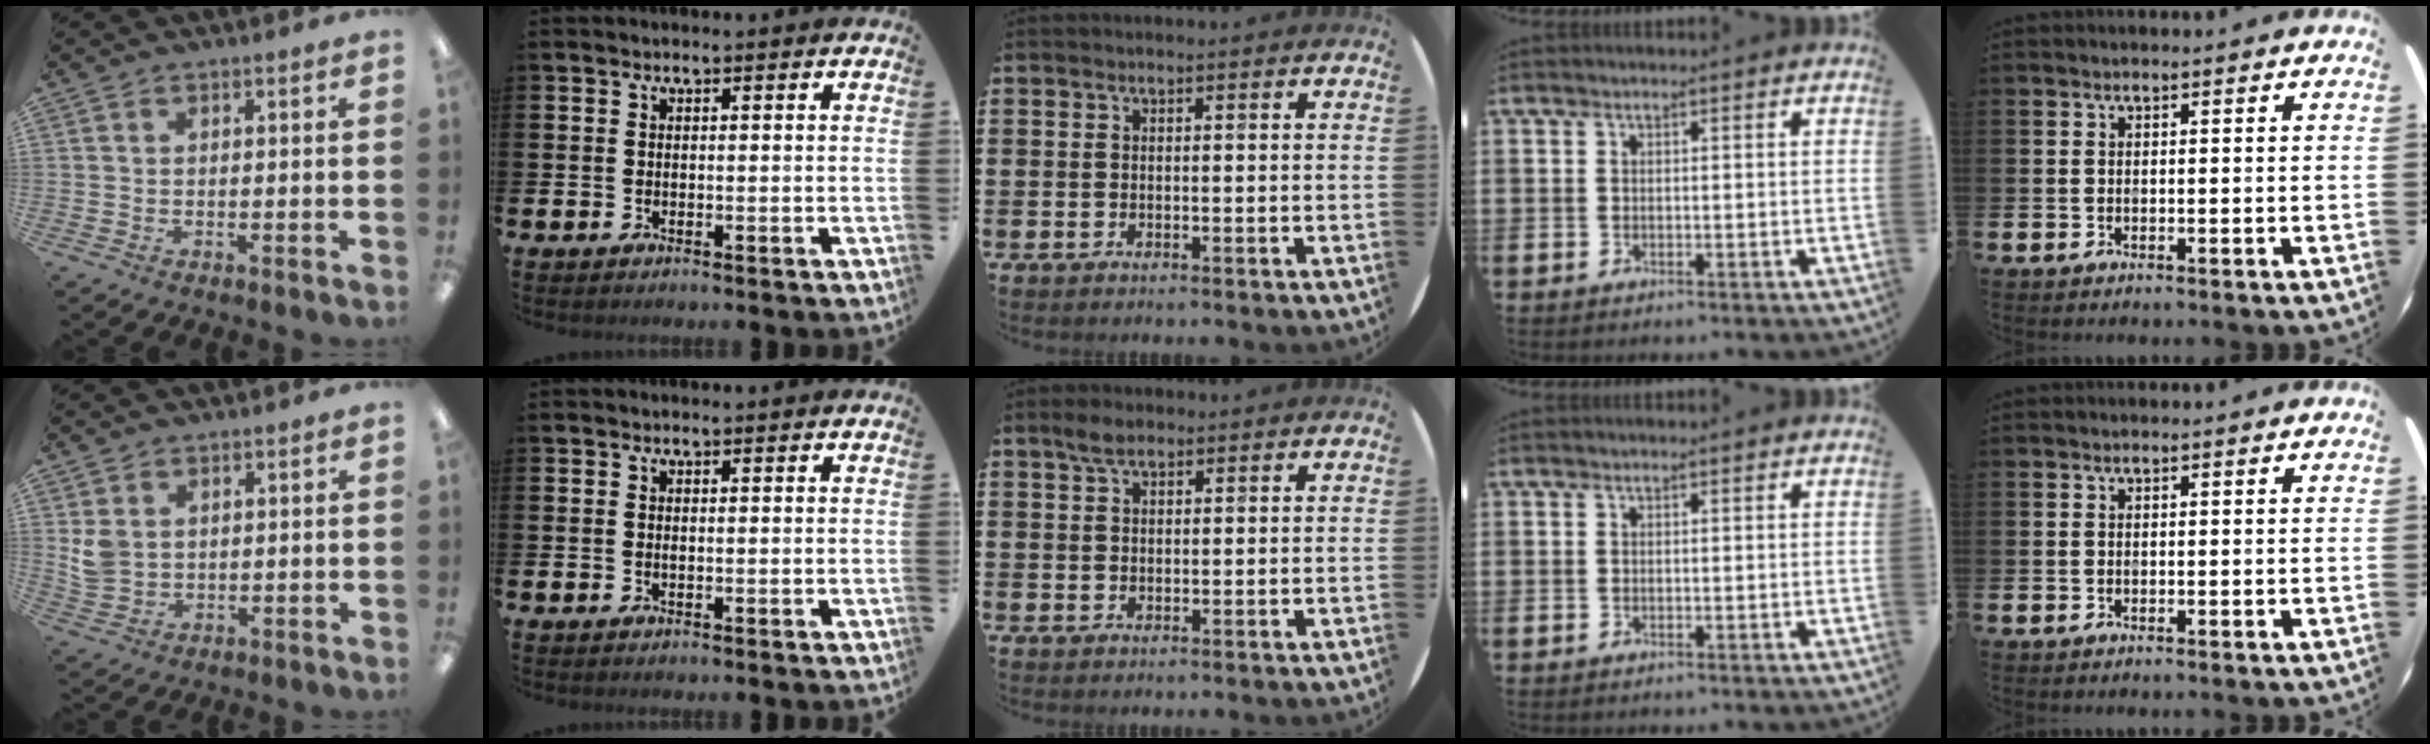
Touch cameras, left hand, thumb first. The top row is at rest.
{"thumb": {"total": 5.0, "force": [2.1, 3.9, 2.3], "torque": [-0.042, 0.001, 0.043]}, "middle": {"total": 2.7, "force": [2.0, 1.2, 1.5], "torque": [-0.024, 0.005, 0.034]}}